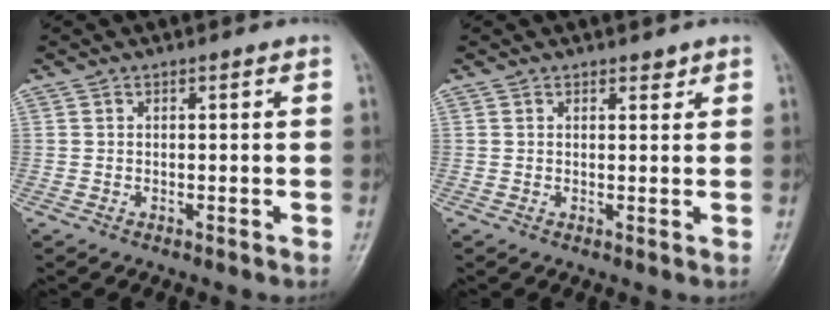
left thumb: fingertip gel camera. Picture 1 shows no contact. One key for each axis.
{"total": 1.2, "fx": 1.0, "fy": 0.6, "fz": 0.4, "tx": 0.005, "ty": -0.007, "tz": 0.013}